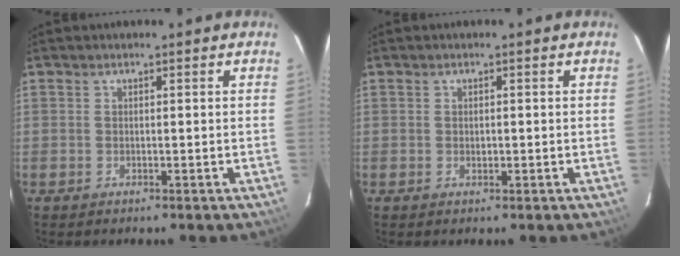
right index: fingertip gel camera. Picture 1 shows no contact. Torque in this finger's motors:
{"motor_torque": [-0.07, 0.04, -0.01, 0.00]}